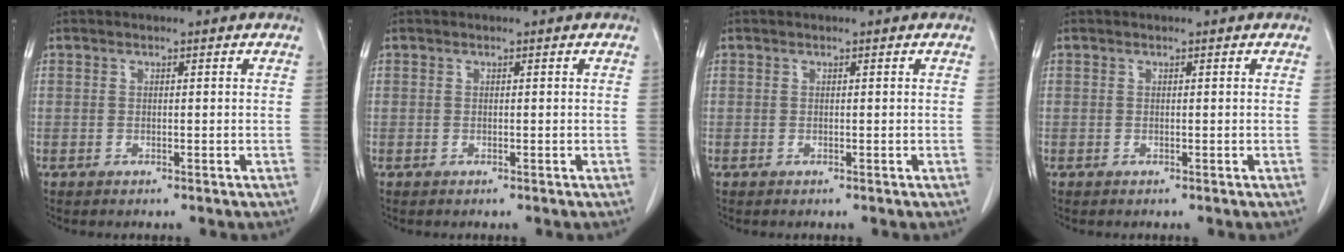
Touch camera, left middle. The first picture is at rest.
{"total": 0.0}
{"total": 0.0}
{"total": 0.0}